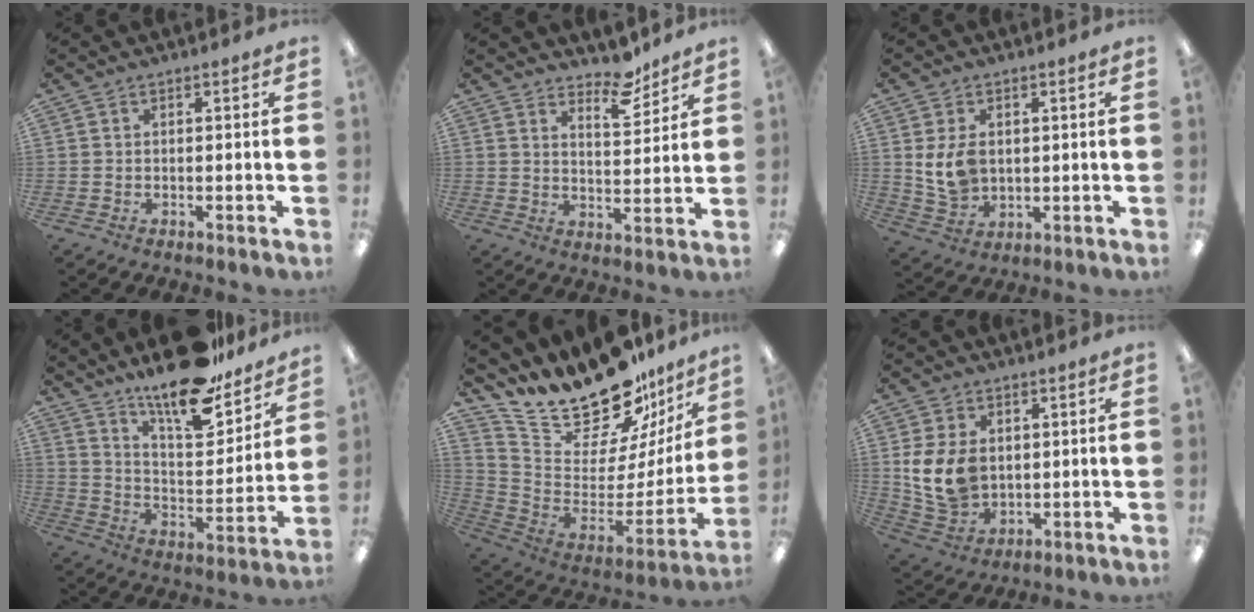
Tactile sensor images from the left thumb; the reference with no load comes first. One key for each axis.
{"total": 8.1, "fx": 6.8, "fy": 2.9, "fz": 3.4, "tx": -0.029, "ty": -0.050, "tz": 0.114}
{"total": 8.1, "fx": 1.7, "fy": 6.0, "fz": 5.2, "tx": -0.105, "ty": 0.001, "tz": 0.032}
{"total": 18.0, "fx": 14.9, "fy": 5.1, "fz": 8.8, "tx": -0.143, "ty": -0.109, "tz": 0.254}
{"total": 20.2, "fx": 18.1, "fy": 6.4, "fz": 6.3, "tx": -0.094, "ty": -0.162, "tz": 0.316}
{"total": 11.8, "fx": 1.9, "fy": 8.9, "fz": 7.5, "tx": -0.167, "ty": 0.001, "tz": 0.039}